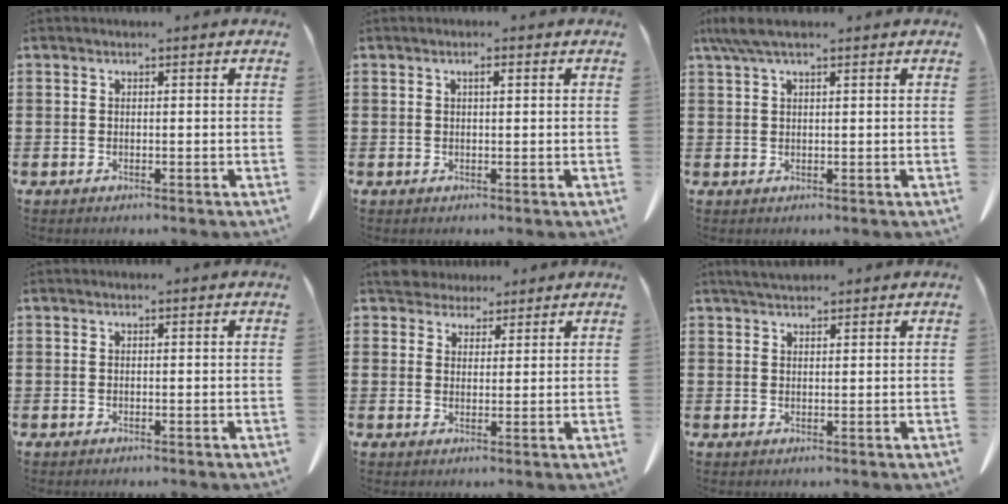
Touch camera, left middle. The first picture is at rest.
{"total": 1.1, "force": [0.4, 0.3, 1.0], "torque": [-0.020, 0.003, 0.006]}
{"total": 3.7, "force": [2.3, 0.8, 2.9], "torque": [-0.059, 0.004, 0.042]}
{"total": 0.0}
{"total": 4.8, "force": [4.4, 1.7, 0.7], "torque": [-0.024, -0.008, 0.083]}
{"total": 2.7, "force": [2.4, 0.6, 1.0], "torque": [-0.026, 0.001, 0.045]}